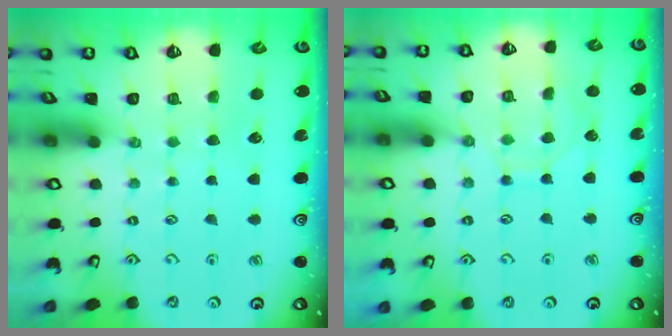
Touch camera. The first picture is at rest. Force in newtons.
{"total": 6.9, "press": 6.8, "slide": 0.7}